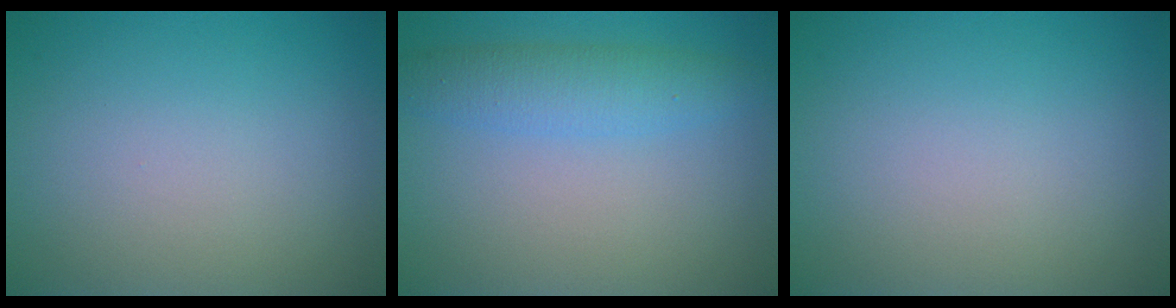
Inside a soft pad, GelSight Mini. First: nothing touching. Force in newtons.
{"total": 3.6, "press": 3.6, "slide": 0.1}
{"total": 0.0}